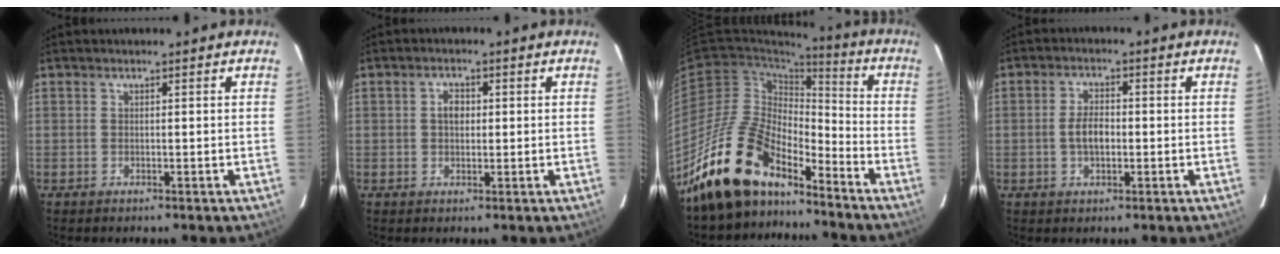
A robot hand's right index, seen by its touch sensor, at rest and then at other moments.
{"total": 2.5, "force": [0.2, 1.9, 1.6], "torque": [-0.026, 0.008, 0.003]}
{"total": 16.9, "force": [-13.8, 6.2, 7.5], "torque": [-0.148, 0.014, -0.255]}
{"total": 4.2, "force": [-0.7, 2.2, 3.5], "torque": [-0.068, 0.006, -0.010]}